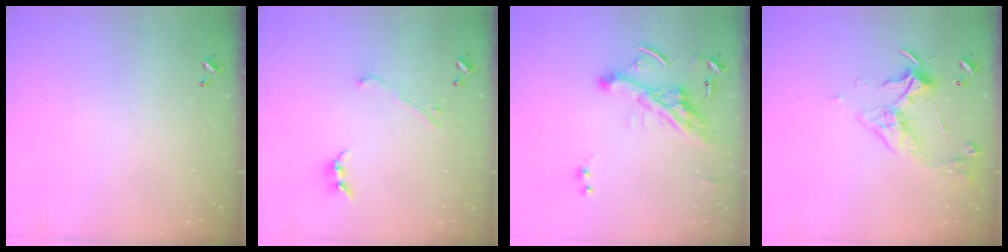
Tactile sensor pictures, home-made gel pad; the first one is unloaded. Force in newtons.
{"total": 2.8, "press": 2.8, "slide": 0.1}
{"total": 8.5, "press": 8.4, "slide": 1.3}
{"total": 3.2, "press": 3.2, "slide": 0.6}